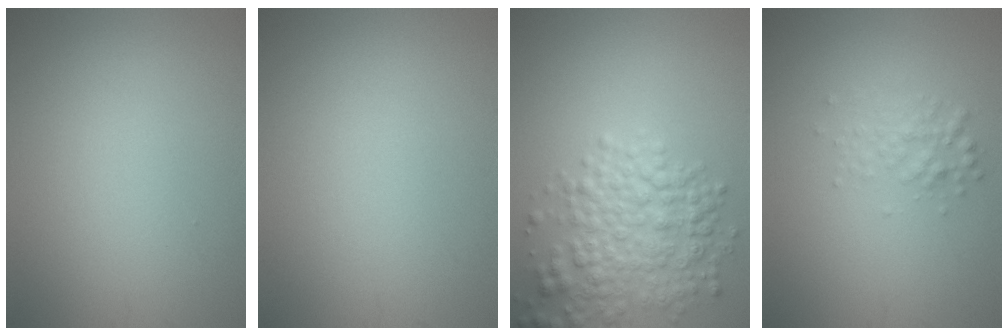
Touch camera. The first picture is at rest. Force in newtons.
{"total": 0.0}
{"total": 5.4, "press": 5.3, "slide": 0.2}
{"total": 1.9, "press": 1.9, "slide": 0.0}